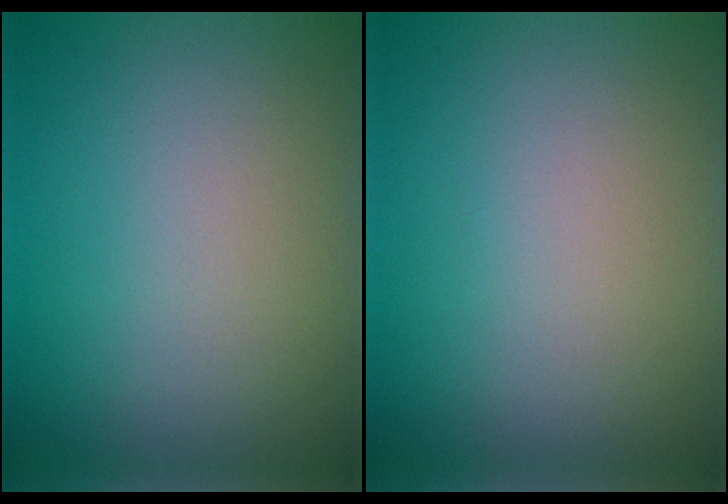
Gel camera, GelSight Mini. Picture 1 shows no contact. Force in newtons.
{"total": 0.0}